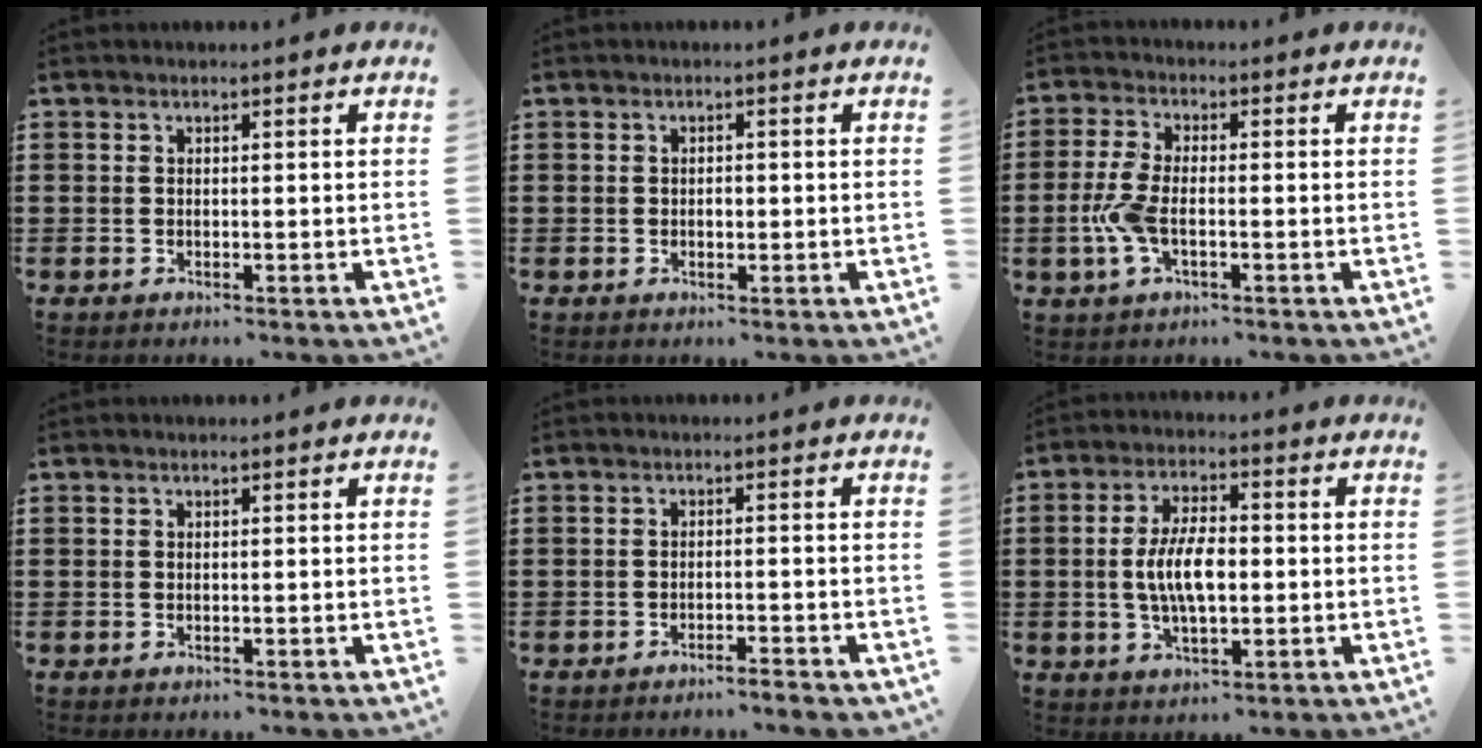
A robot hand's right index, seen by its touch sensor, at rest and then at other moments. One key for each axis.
{"total": 1.1, "fx": -0.1, "fy": 0.6, "fz": 0.9, "tx": -0.018, "ty": 0.002, "tz": -0.002}
{"total": 5.4, "fx": -1.3, "fy": 2.4, "fz": 4.7, "tx": -0.124, "ty": -0.008, "tz": -0.035}
{"total": 0.0}
{"total": 1.8, "fx": -1.7, "fy": -0.2, "fz": 0.7, "tx": -0.012, "ty": 0.000, "tz": -0.032}
{"total": 7.8, "fx": -0.5, "fy": 3.3, "fz": 7.0, "tx": -0.148, "ty": 0.001, "tz": -0.014}